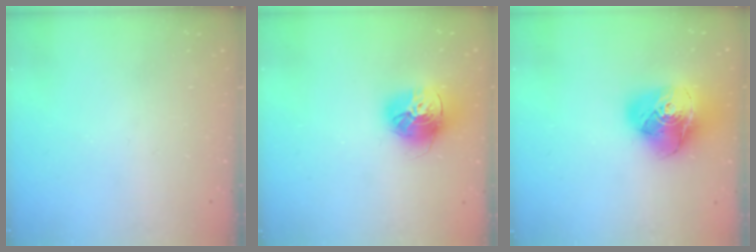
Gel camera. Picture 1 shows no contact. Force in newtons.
{"total": 15.9, "press": 15.8, "slide": 1.4}
{"total": 18.9, "press": 18.8, "slide": 2.1}